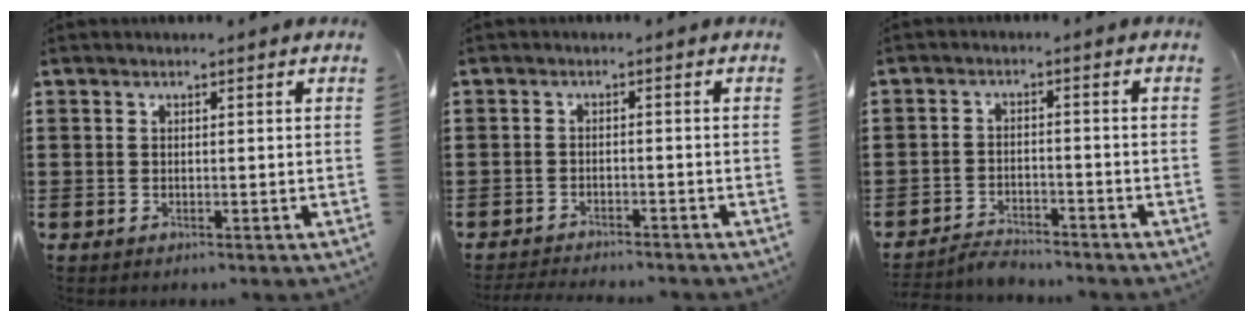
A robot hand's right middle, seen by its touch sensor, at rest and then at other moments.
{"total": 2.2, "force": [-2.2, 0.0, 0.2], "torque": [-0.008, -0.003, -0.046]}
{"total": 3.1, "force": [-3.1, 0.4, 0.2], "torque": [-0.009, 0.003, -0.065]}